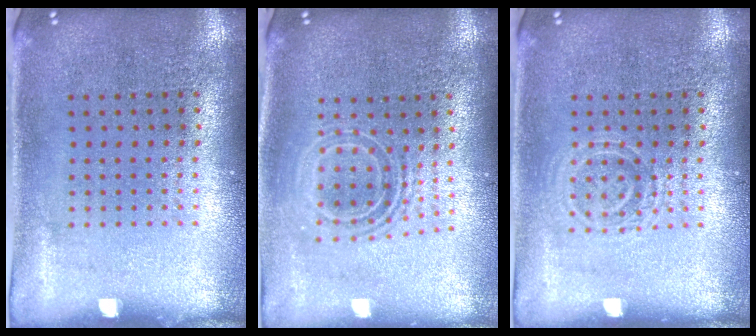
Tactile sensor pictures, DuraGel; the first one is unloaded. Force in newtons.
{"total": 1.6, "press": 1.3, "slide": 0.9}
{"total": 1.6, "press": 1.5, "slide": 0.4}